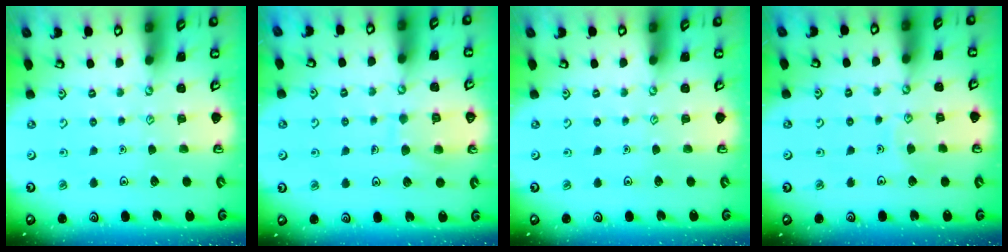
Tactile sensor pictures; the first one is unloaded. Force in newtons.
{"total": 8.4, "press": 8.3, "slide": 0.6}
{"total": 0.0}
{"total": 5.2, "press": 5.1, "slide": 0.3}